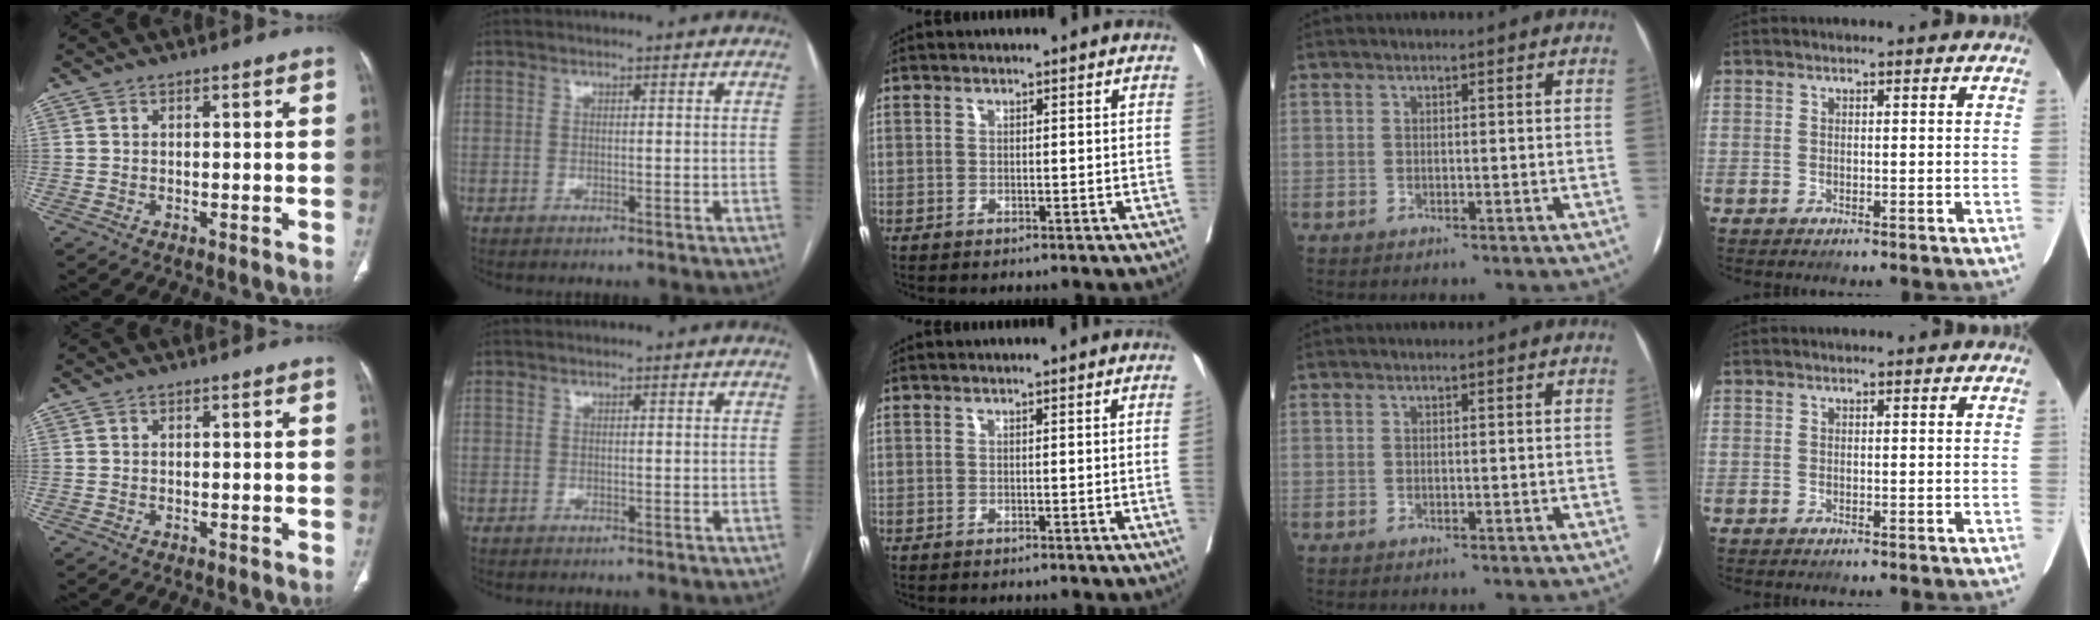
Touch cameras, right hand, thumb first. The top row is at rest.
{"middle": {"total": 1.0, "force": [-0.2, -0.3, 0.9], "torque": [-0.011, 0.000, -0.004]}}